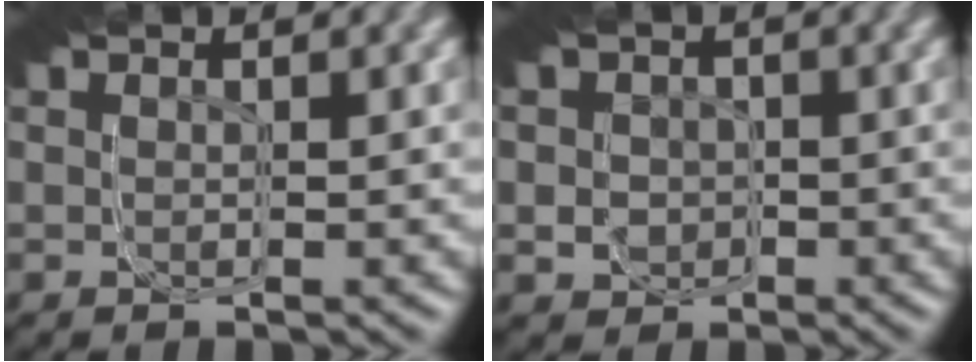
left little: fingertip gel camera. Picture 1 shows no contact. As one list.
[{"total": 5.9, "force": [-0.5, 5.4, 2.3], "torque": [-0.038, -0.024, -0.007]}]